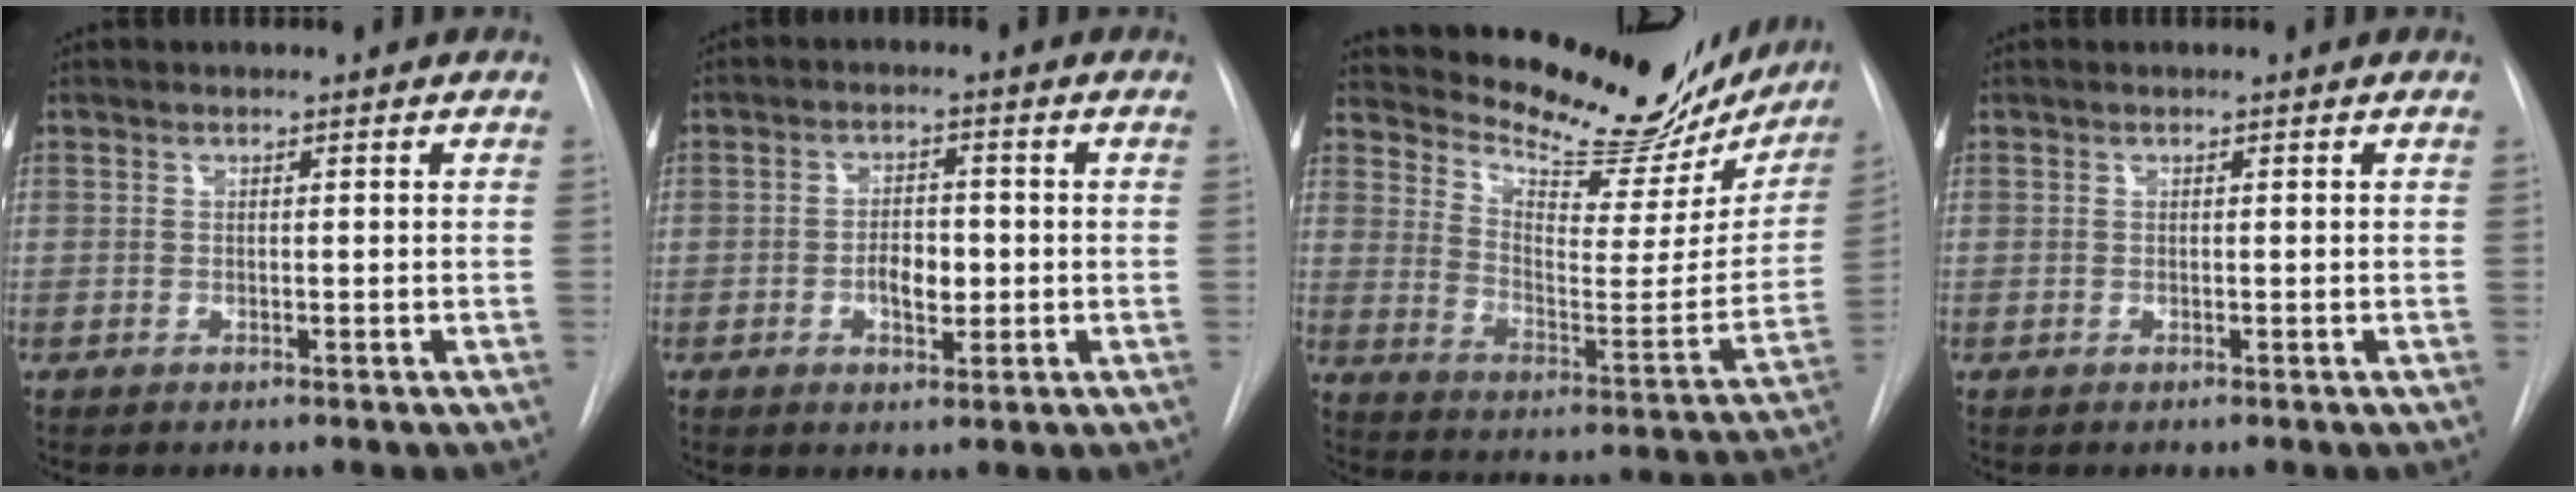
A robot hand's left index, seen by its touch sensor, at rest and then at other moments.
{"total": 4.2, "force": [-0.8, 2.1, 3.5], "torque": [-0.057, 0.004, -0.011]}
{"total": 23.8, "force": [21.4, 5.9, 8.6], "torque": [-0.128, -0.056, 0.283]}
{"total": 0.0}